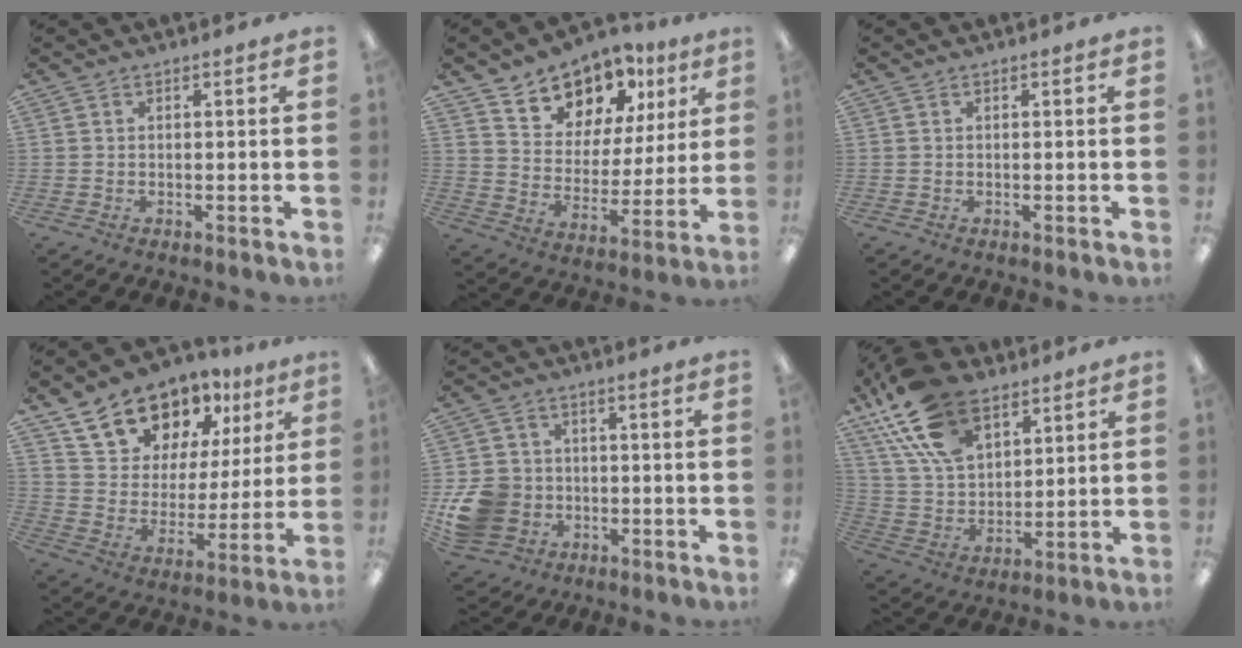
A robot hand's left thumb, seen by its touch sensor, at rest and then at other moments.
{"total": 12.0, "force": [9.9, 6.5, 1.8], "torque": [-0.046, -0.086, 0.187]}
{"total": 0.0}
{"total": 17.1, "force": [13.0, 9.6, 5.5], "torque": [-0.108, -0.085, 0.240]}
{"total": 12.0, "force": [-2.9, 10.4, 5.2], "torque": [-0.115, 0.026, -0.046]}
{"total": 20.6, "force": [12.0, 11.8, 11.8], "torque": [-0.259, -0.040, 0.220]}